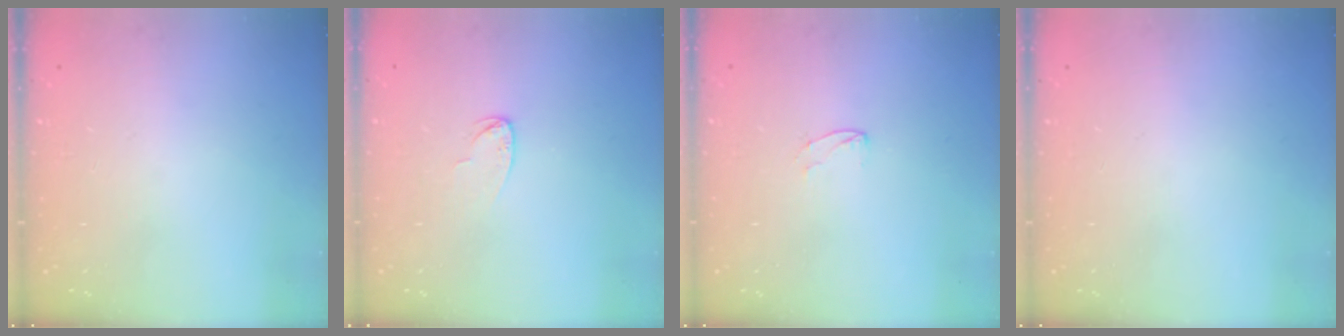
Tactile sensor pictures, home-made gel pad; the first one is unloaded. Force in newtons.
{"total": 3.9, "press": 3.9, "slide": 0.3}
{"total": 3.7, "press": 3.7, "slide": 0.3}
{"total": 0.0}